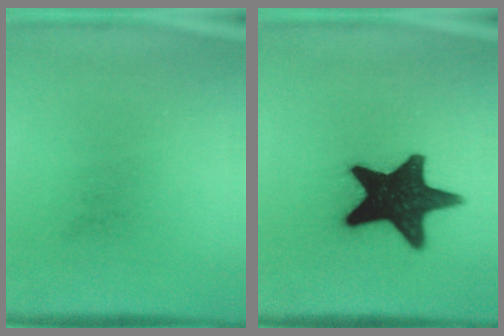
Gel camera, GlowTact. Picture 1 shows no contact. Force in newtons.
{"total": 18.2}